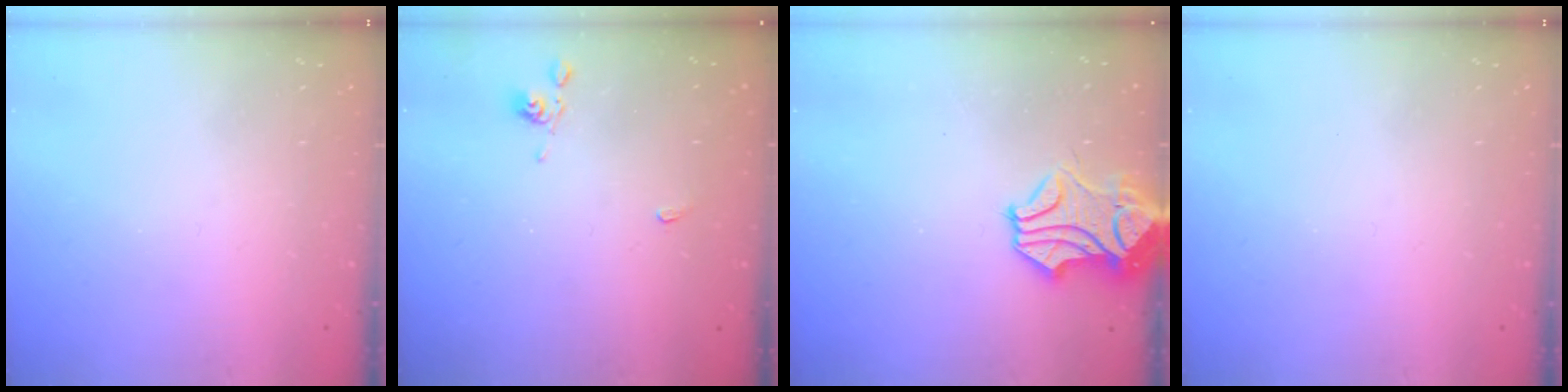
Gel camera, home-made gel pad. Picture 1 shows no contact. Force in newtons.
{"total": 2.2, "press": 2.1, "slide": 0.6}
{"total": 2.0, "press": 1.3, "slide": 1.5}
{"total": 0.0}